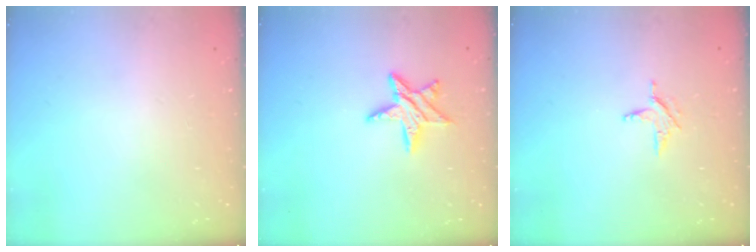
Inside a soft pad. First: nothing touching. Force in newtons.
{"total": 9.7, "press": 9.7, "slide": 0.5}
{"total": 4.1, "press": 4.1, "slide": 0.4}